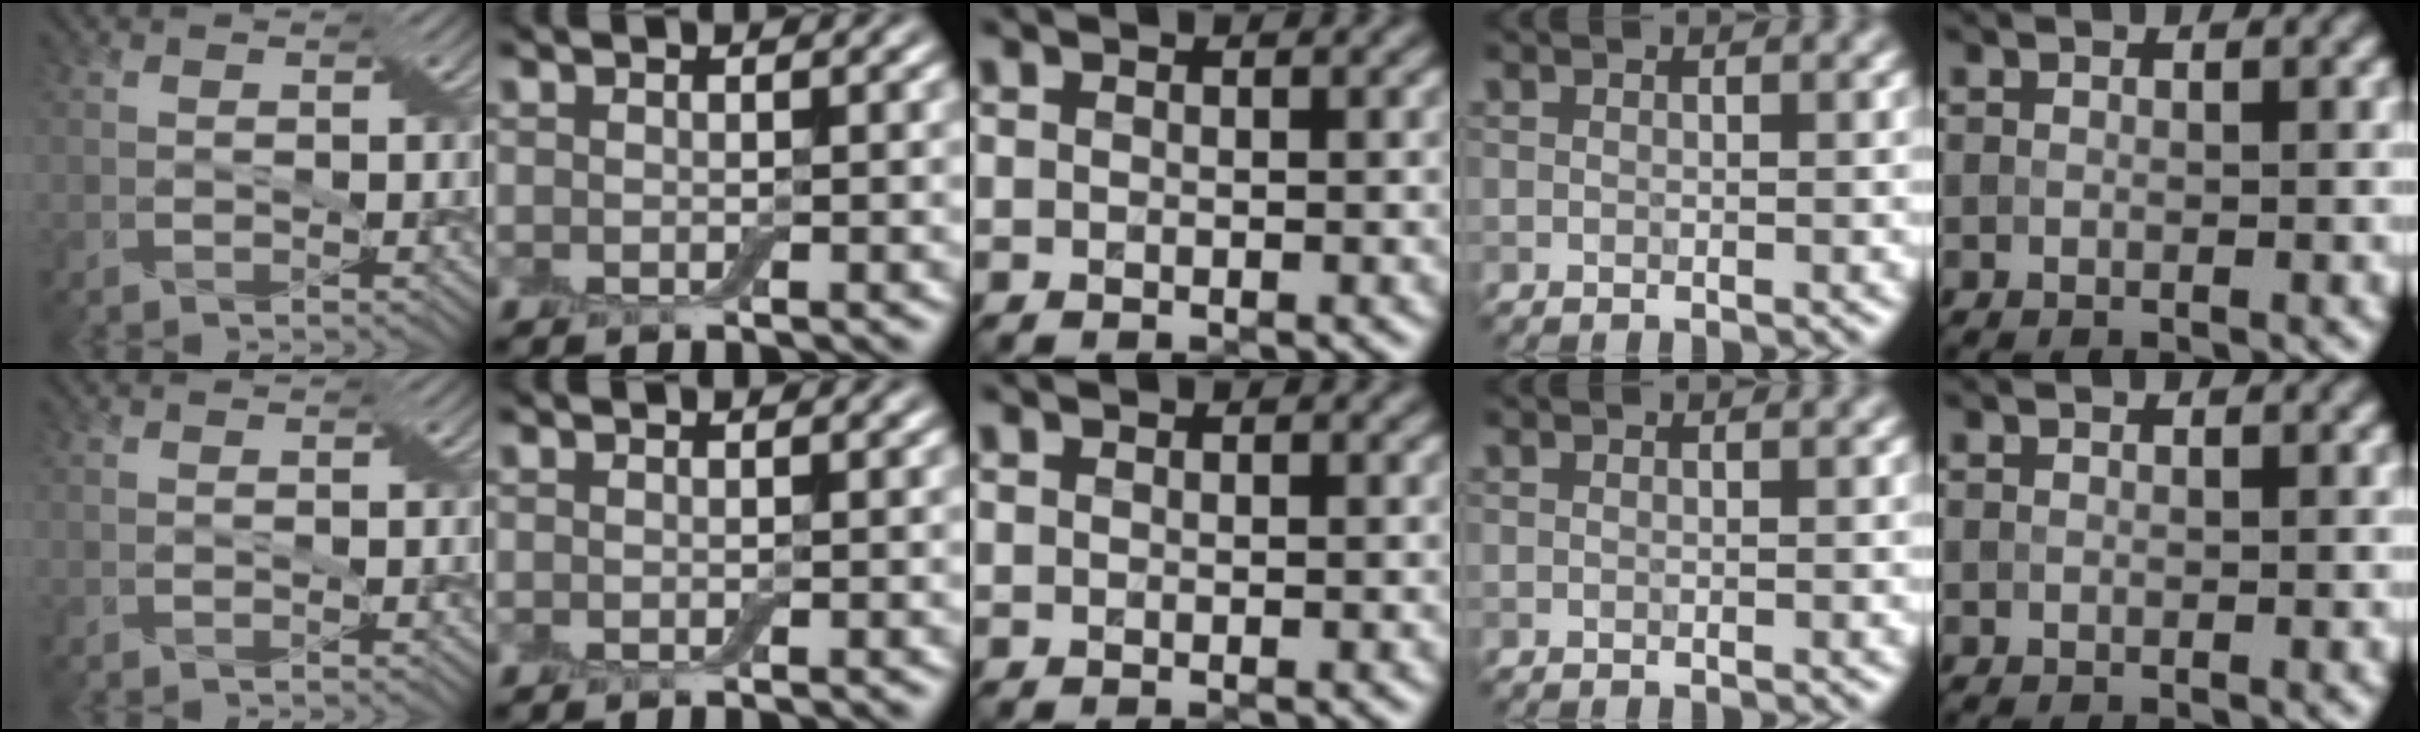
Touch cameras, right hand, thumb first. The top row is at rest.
{}